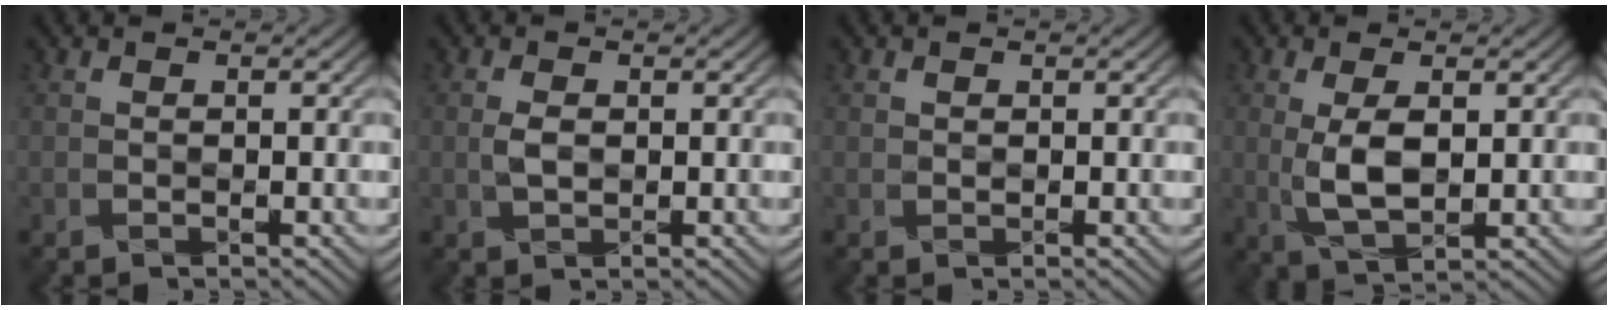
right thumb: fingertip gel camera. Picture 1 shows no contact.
{"total": 1.1, "force": [0.0, 0.7, 0.9], "torque": [-0.024, -0.003, 0.002]}
{"total": 0.5, "force": [0.3, 0.0, -0.4], "torque": [0.009, -0.003, 0.008]}
{"total": 4.5, "force": [0.4, 1.8, 4.1], "torque": [-0.094, -0.008, 0.014]}